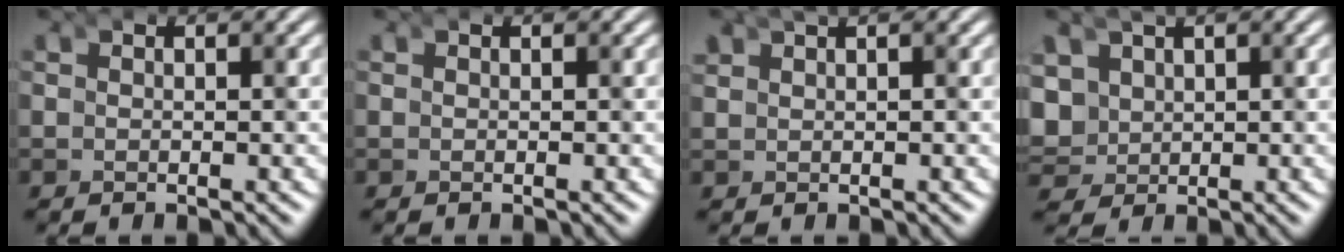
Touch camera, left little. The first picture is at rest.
{"total": 0.0}
{"total": 2.2, "force": [0.9, 1.6, 1.2], "torque": [-0.019, 0.008, 0.011]}
{"total": 4.1, "force": [-0.1, 3.9, 1.2], "torque": [-0.058, -0.026, 0.002]}